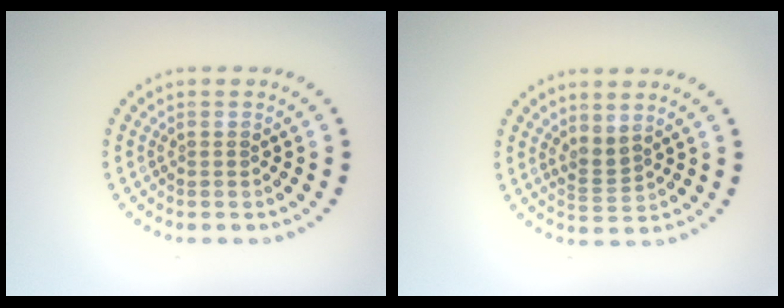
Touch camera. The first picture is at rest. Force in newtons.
{"total": 1.9, "press": 1.4, "slide": 1.3}